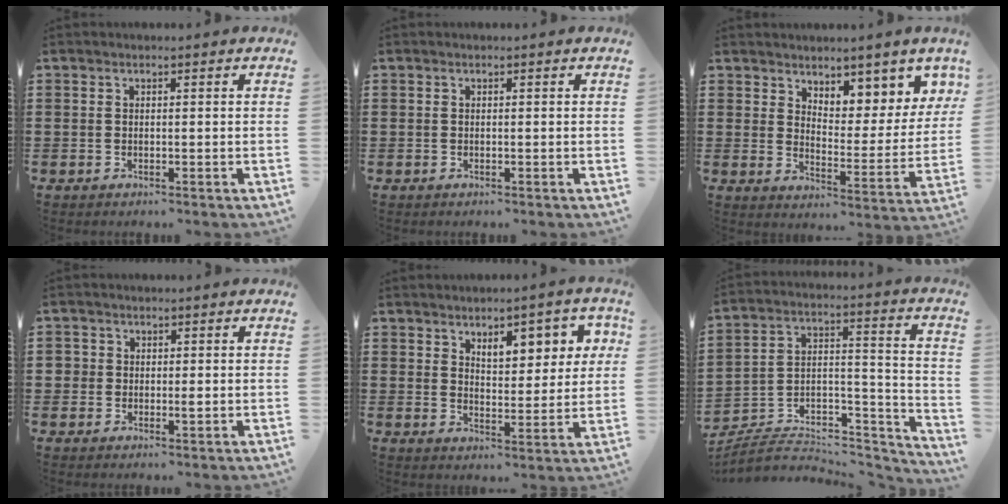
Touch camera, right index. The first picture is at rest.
{"total": 0.0}
{"total": 5.9, "force": [5.4, 2.3, 0.4], "torque": [-0.024, -0.043, 0.096]}
{"total": 1.8, "force": [0.0, 1.6, 0.9], "torque": [-0.022, 0.007, -0.001]}
{"total": 6.3, "force": [3.8, 3.1, 3.9], "torque": [-0.064, -0.004, 0.062]}
{"total": 4.7, "force": [-3.8, 2.4, 1.4], "torque": [-0.025, -0.002, -0.074]}